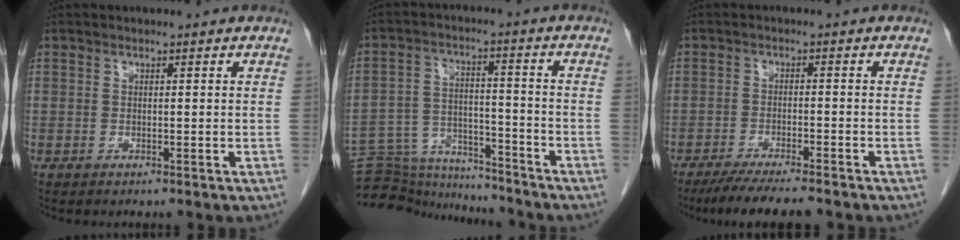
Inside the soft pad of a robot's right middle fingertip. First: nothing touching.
{"total": 14.6, "force": [-14.2, 2.4, 2.2], "torque": [-0.041, 0.028, -0.220]}
{"total": 8.5, "force": [-7.2, 0.6, 4.5], "torque": [-0.067, -0.019, -0.113]}